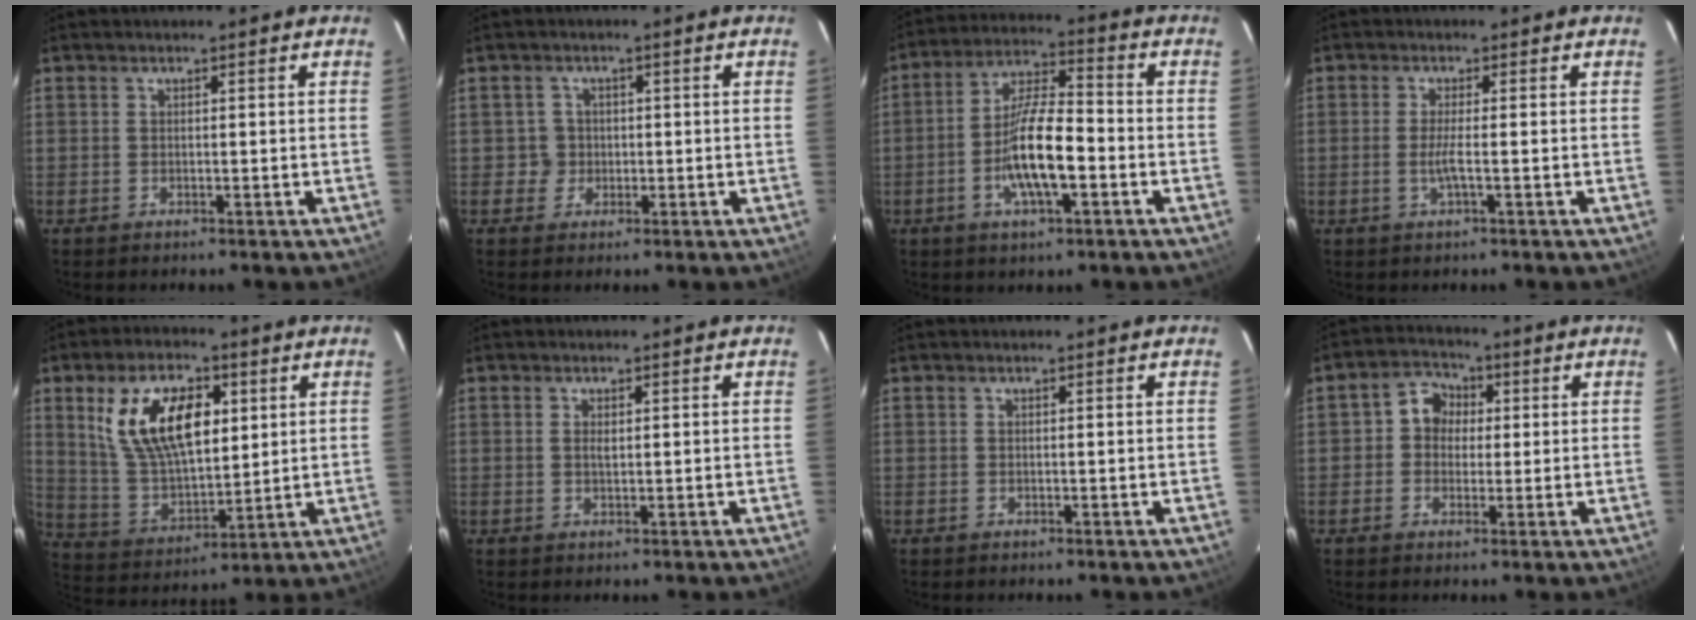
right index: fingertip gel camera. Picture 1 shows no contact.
{"total": 2.7, "force": [-0.3, 2.7, -0.2], "torque": [0.010, 0.015, -0.002]}
{"total": 11.7, "force": [-3.7, 3.1, 10.7], "torque": [-0.208, 0.004, -0.069]}
{"total": 2.7, "force": [-0.8, -0.3, 2.6], "torque": [-0.050, -0.003, -0.015]}
{"total": 15.9, "force": [5.4, 8.2, 12.6], "torque": [-0.237, 0.014, 0.111]}
{"total": 1.1, "force": [0.2, 0.5, 0.9], "torque": [-0.018, 0.001, 0.003]}
{"total": 0.0}
{"total": 5.3, "force": [0.3, 4.9, 2.2], "torque": [-0.036, 0.024, -0.001]}